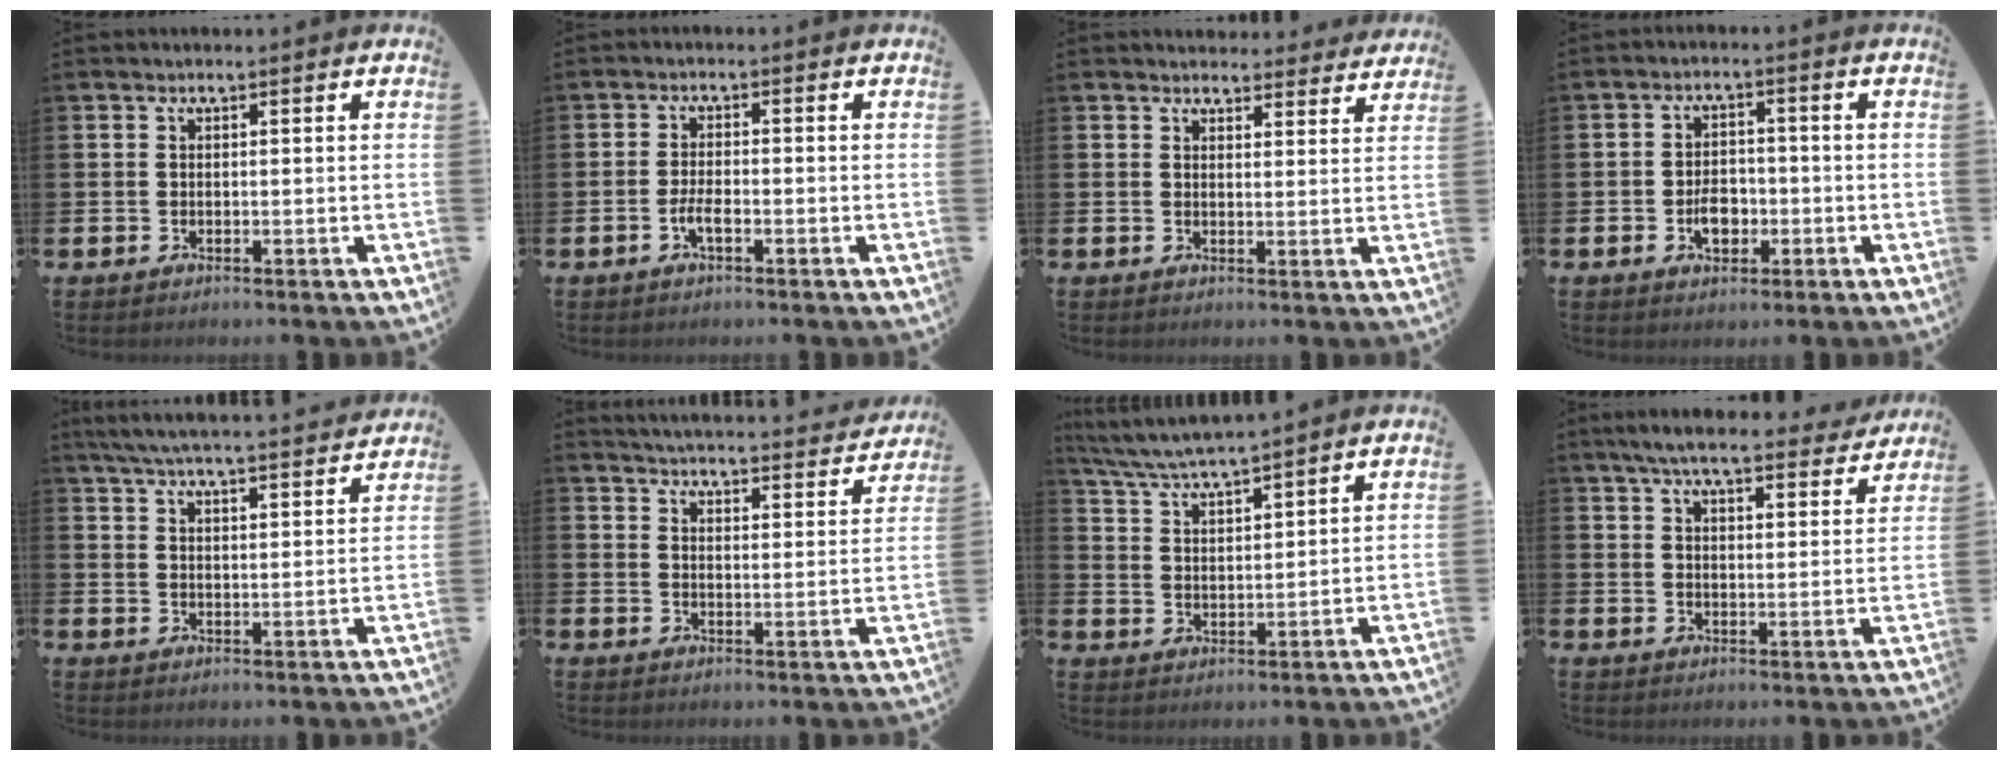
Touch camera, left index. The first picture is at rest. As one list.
[{"total": 2.4, "force": [-1.0, 0.7, 2.0], "torque": [-0.048, 0.002, -0.021]}, {"total": 3.4, "force": [3.3, 0.8, -0.1], "torque": [0.004, -0.018, 0.059]}, {"total": 3.9, "force": [-1.2, 2.6, 2.6], "torque": [-0.038, -0.001, -0.025]}, {"total": 6.1, "force": [5.9, 0.0, 1.5], "torque": [-0.043, -0.041, 0.102]}, {"total": 4.7, "force": [4.7, 0.2, 0.5], "torque": [-0.023, -0.041, 0.078]}, {"total": 5.2, "force": [5.0, -0.3, 1.1], "torque": [-0.043, -0.027, 0.089]}, {"total": 6.4, "force": [5.9, 0.9, 2.2], "torque": [-0.054, -0.032, 0.102]}]